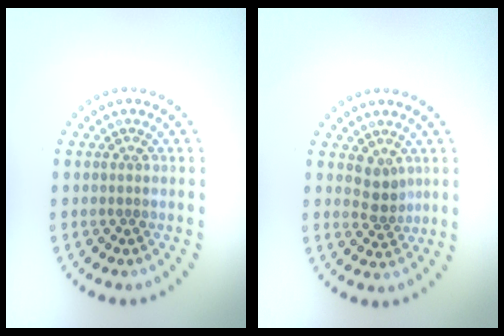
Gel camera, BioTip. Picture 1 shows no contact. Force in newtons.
{"total": 2.0, "press": 1.6, "slide": 1.2}